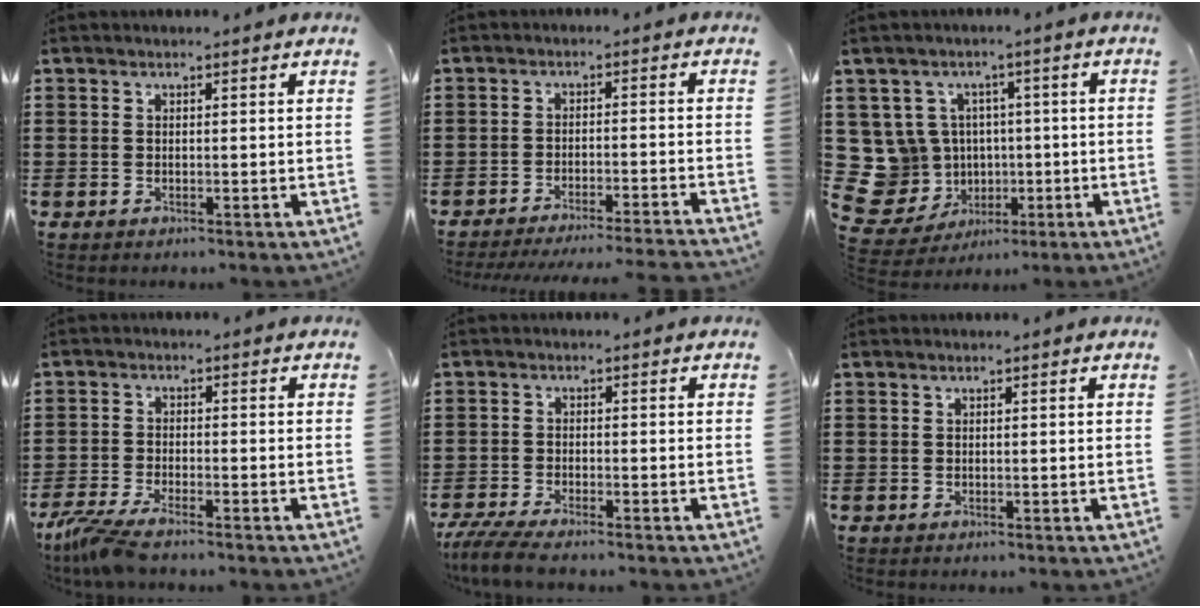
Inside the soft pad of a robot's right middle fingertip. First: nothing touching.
{"total": 3.4, "force": [-3.2, -0.5, 0.9], "torque": [-0.016, -0.006, -0.064]}
{"total": 10.3, "force": [-0.1, 9.8, 3.1], "torque": [-0.127, -0.008, 0.001]}
{"total": 4.3, "force": [-3.6, 0.2, 2.4], "torque": [-0.076, -0.022, -0.076]}
{"total": 4.2, "force": [-3.8, 0.3, 1.7], "torque": [-0.057, -0.019, -0.080]}
{"total": 0.0}